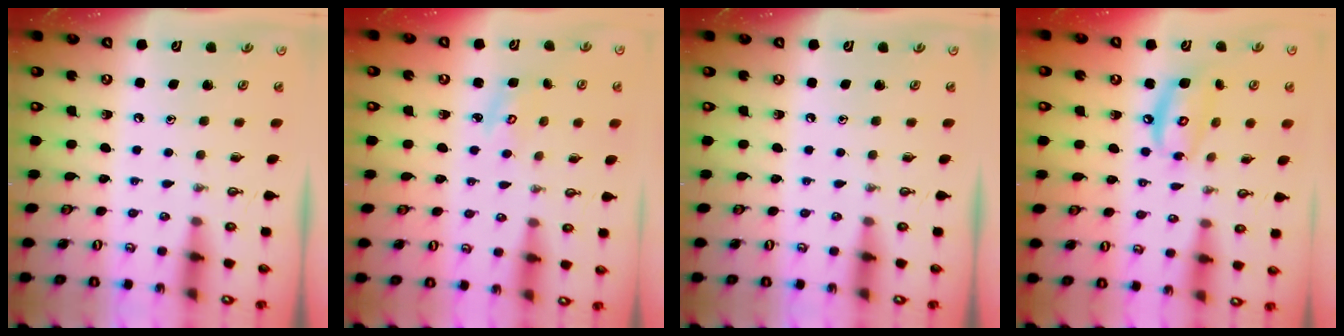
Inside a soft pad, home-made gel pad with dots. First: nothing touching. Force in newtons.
{"total": 3.6, "press": 3.6, "slide": 0.4}
{"total": 0.0}
{"total": 10.7, "press": 10.7, "slide": 1.0}